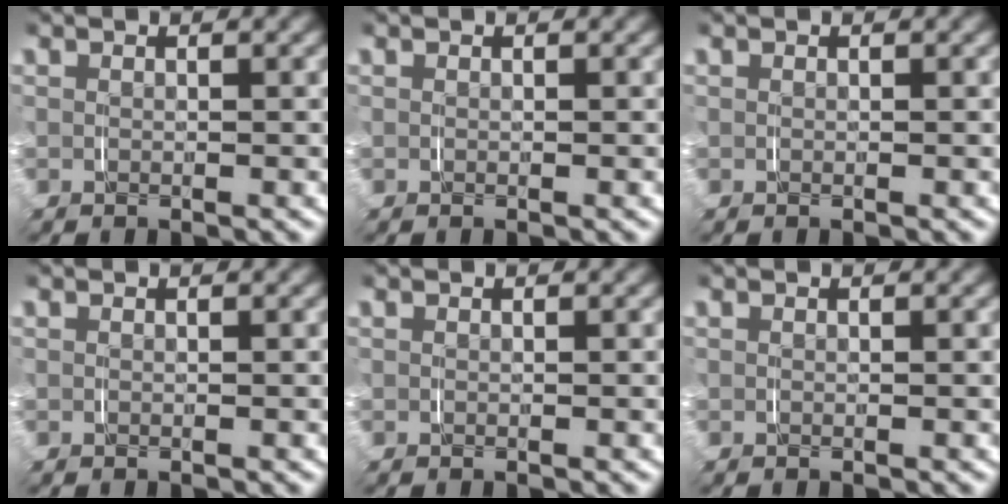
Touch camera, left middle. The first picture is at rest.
{"total": 0.0}
{"total": 0.0}
{"total": 0.0}
{"total": 0.0}
{"total": 0.0}